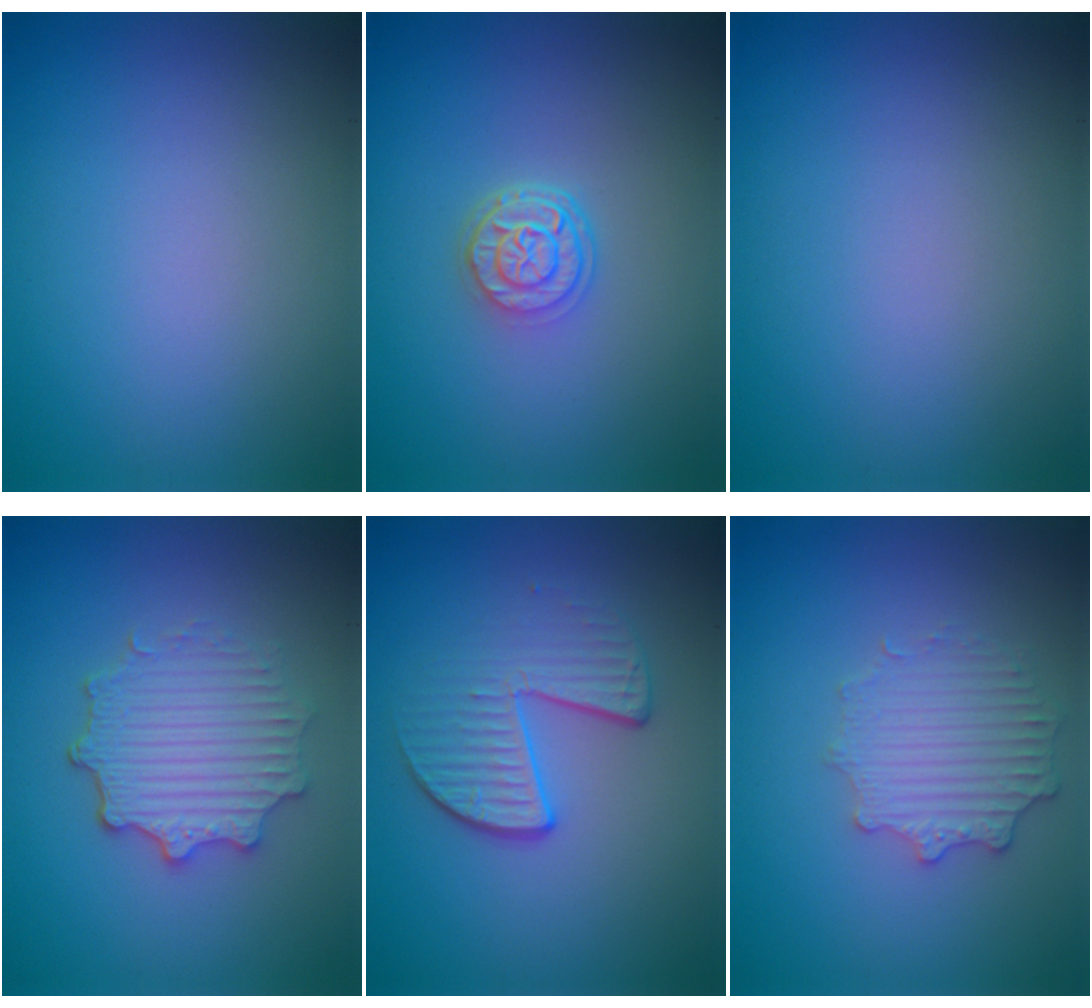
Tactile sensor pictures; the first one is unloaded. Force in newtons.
{"total": 2.8, "press": 2.1, "slide": 1.8}
{"total": 0.0}
{"total": 4.5, "press": 3.7, "slide": 2.4}
{"total": 4.0, "press": 2.7, "slide": 2.9}
{"total": 2.8, "press": 2.5, "slide": 1.4}